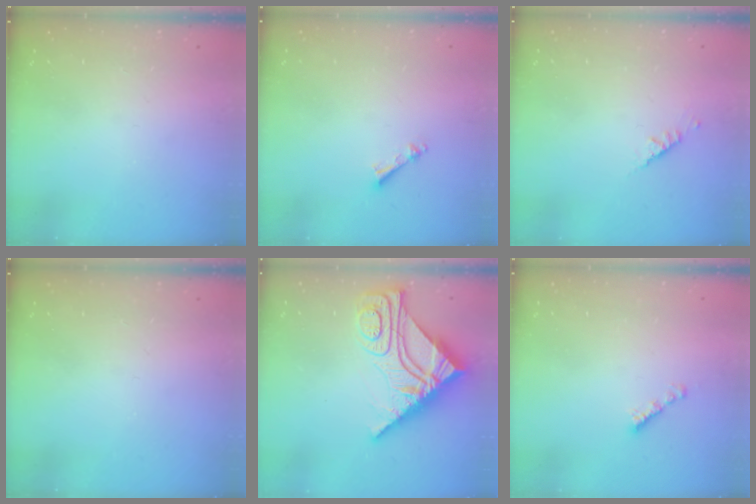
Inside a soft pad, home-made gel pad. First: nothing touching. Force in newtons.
{"total": 3.4, "press": 3.4, "slide": 0.4}
{"total": 2.5, "press": 2.4, "slide": 0.7}
{"total": 0.0}
{"total": 15.8, "press": 15.7, "slide": 1.6}
{"total": 2.1, "press": 2.0, "slide": 0.7}